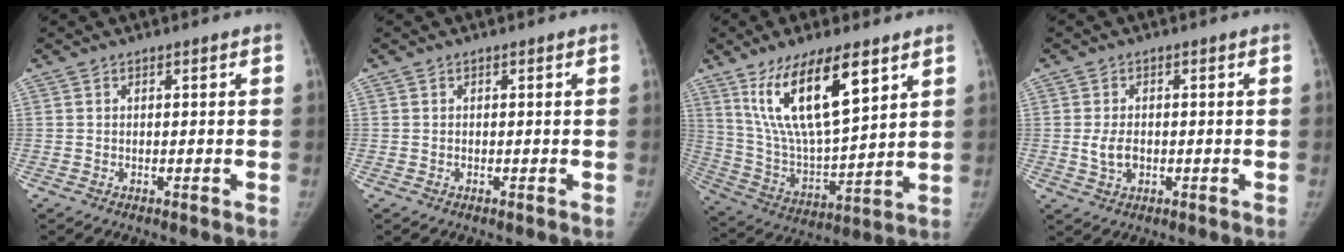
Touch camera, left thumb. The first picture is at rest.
{"total": 0.0}
{"total": 19.4, "force": [9.9, 6.3, 15.4], "torque": [-0.269, -0.042, 0.193]}
{"total": 3.7, "force": [-0.5, 2.5, 2.7], "torque": [-0.049, 0.001, -0.005]}